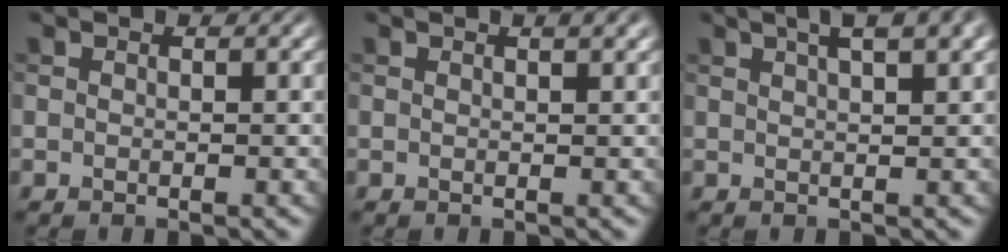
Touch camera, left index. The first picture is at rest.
{"total": 1.6, "force": [0.9, 0.4, 1.2], "torque": [-0.011, 0.002, 0.009]}
{"total": 6.6, "force": [3.8, 2.4, 4.8], "torque": [-0.040, 0.034, 0.025]}